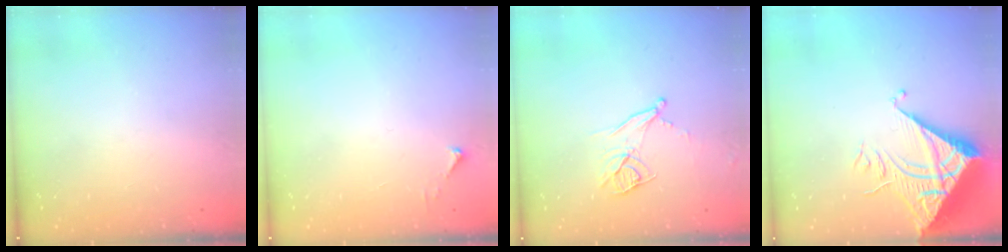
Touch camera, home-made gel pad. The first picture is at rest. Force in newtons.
{"total": 2.5, "press": 2.5, "slide": 0.3}
{"total": 9.7, "press": 9.2, "slide": 3.0}
{"total": 11.2, "press": 11.2, "slide": 0.9}